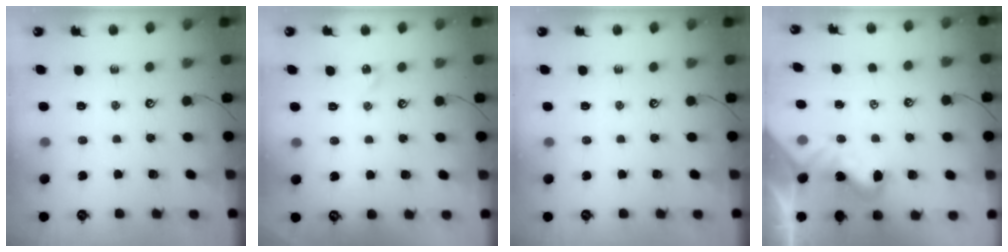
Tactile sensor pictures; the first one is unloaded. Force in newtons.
{"total": 3.0, "press": 2.9, "slide": 0.5}
{"total": 0.0}
{"total": 1.7, "press": 1.7, "slide": 0.1}